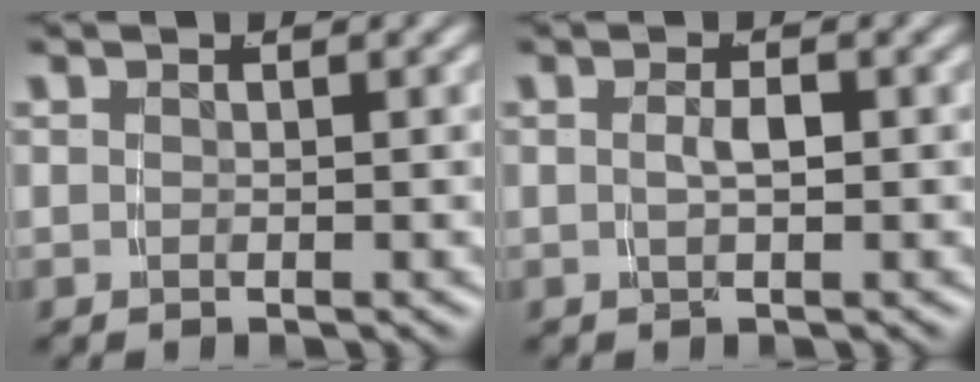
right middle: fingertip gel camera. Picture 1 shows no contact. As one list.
[{"total": 1.3, "force": [-0.3, -0.1, 1.2], "torque": [-0.023, -0.005, 0.000]}]